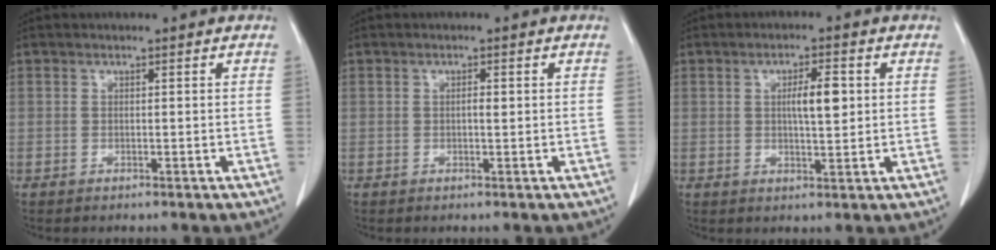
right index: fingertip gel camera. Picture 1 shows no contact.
{"total": 1.0, "force": [0.1, 0.2, 1.0], "torque": [-0.018, 0.001, 0.002]}
{"total": 4.8, "force": [0.8, 1.1, 4.6], "torque": [-0.077, 0.003, 0.014]}